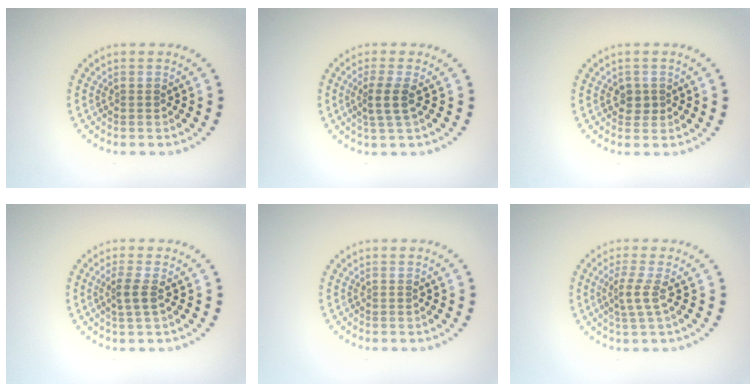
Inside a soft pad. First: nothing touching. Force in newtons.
{"total": 2.2, "press": 1.8, "slide": 1.3}
{"total": 1.4, "press": 1.2, "slide": 0.7}
{"total": 1.7, "press": 1.4, "slide": 1.0}
{"total": 0.0}
{"total": 2.1, "press": 1.5, "slide": 1.5}